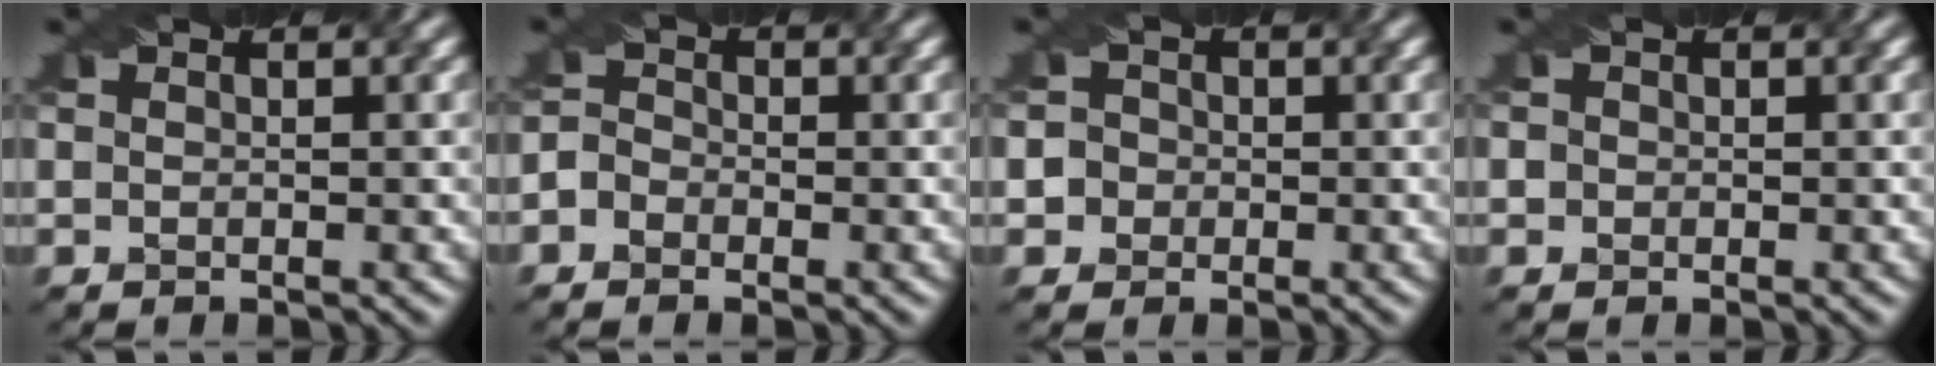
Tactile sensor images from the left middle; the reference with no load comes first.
{"total": 1.9, "force": [-1.3, 1.3, 0.4], "torque": [0.006, 0.011, -0.026]}
{"total": 2.8, "force": [-0.3, 2.7, 0.6], "torque": [0.014, 0.028, -0.023]}
{"total": 1.3, "force": [0.3, 1.1, 0.5], "torque": [0.004, 0.019, -0.007]}